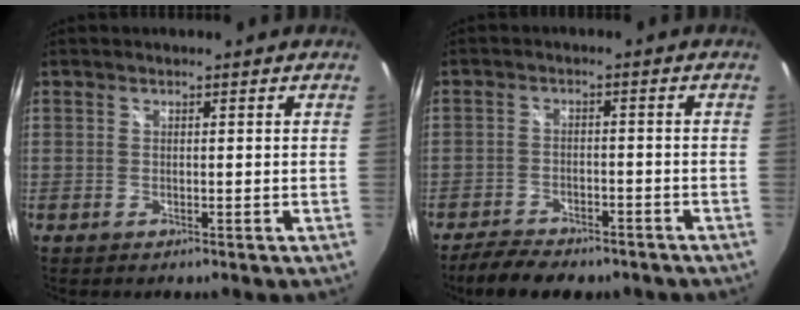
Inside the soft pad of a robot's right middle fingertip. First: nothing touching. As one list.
[{"total": 9.8, "force": [-8.1, 3.4, 4.5], "torque": [-0.106, -0.017, -0.125]}]